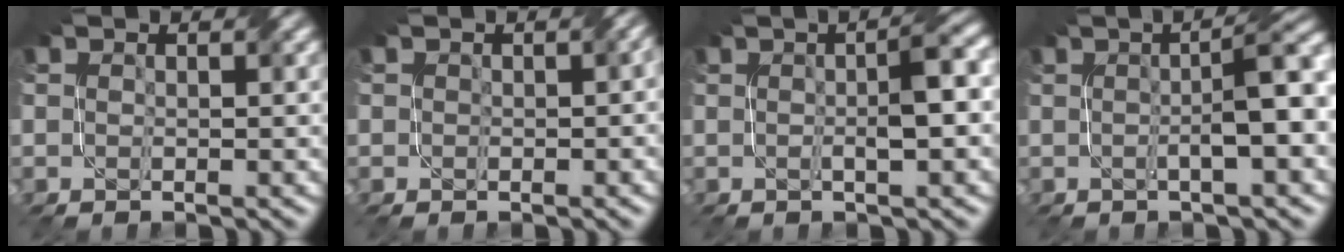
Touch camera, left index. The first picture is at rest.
{"total": 1.5, "force": [0.4, 0.9, 1.2], "torque": [-0.013, 0.004, 0.005]}
{"total": 3.7, "force": [0.2, 0.5, 3.7], "torque": [-0.057, 0.009, 0.001]}
{"total": 6.0, "force": [0.3, 1.1, 5.9], "torque": [-0.075, 0.015, 0.000]}